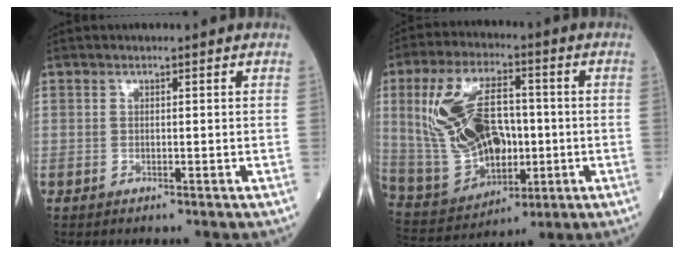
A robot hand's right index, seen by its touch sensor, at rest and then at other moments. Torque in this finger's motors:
{"motor_torque": [1.33, 0.81, 0.43, 0.21]}